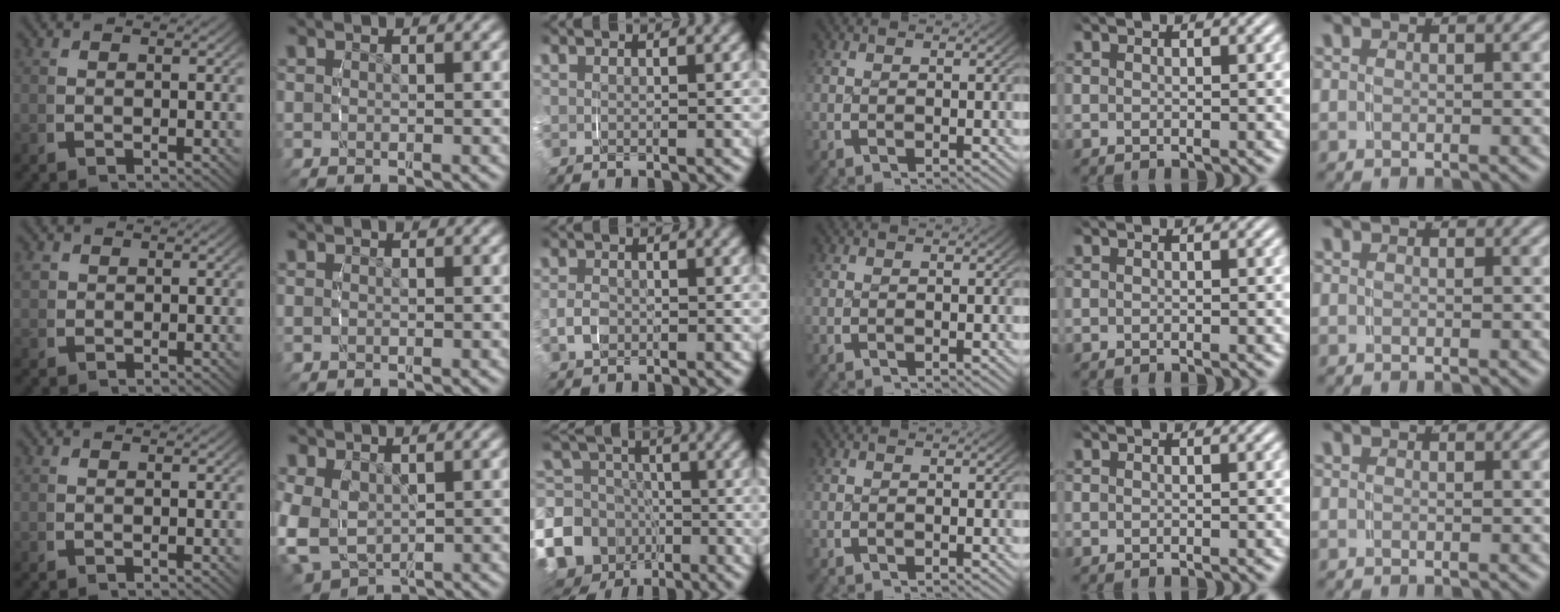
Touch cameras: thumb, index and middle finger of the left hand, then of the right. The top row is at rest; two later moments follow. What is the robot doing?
{"motion": "grasp_and_lifting", "object": "paper towel"}